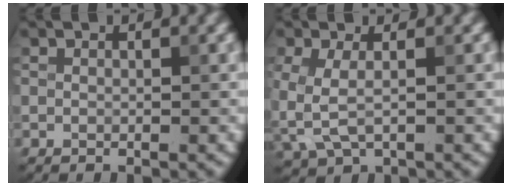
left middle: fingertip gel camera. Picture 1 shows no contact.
{"total": 3.2, "force": [-0.6, 1.8, 2.5], "torque": [-0.074, -0.006, -0.010]}